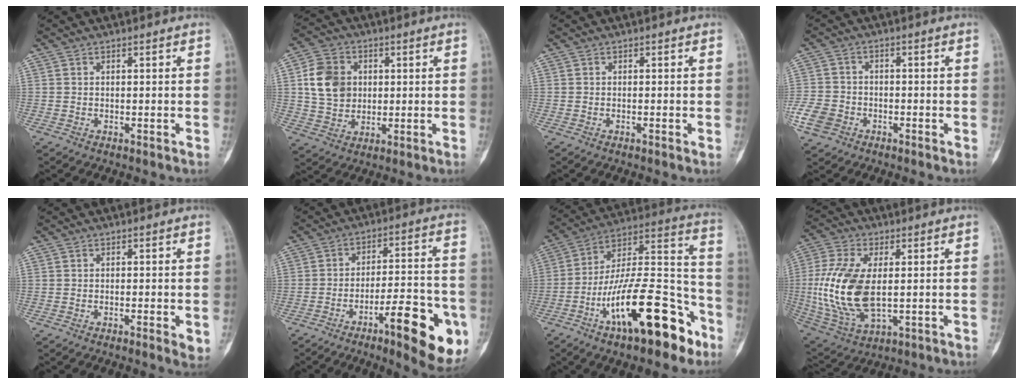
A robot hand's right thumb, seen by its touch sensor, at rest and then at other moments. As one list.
[{"total": 10.5, "force": [1.8, 8.5, 5.8], "torque": [-0.084, 0.000, 0.035]}, {"total": 0.6, "force": [-0.2, 0.1, 0.5], "torque": [-0.011, -0.001, -0.003]}, {"total": 6.2, "force": [-2.8, 4.9, 2.6], "torque": [-0.053, 0.014, -0.054]}, {"total": 2.6, "force": [-0.7, 0.6, 2.5], "torque": [-0.039, -0.007, -0.012]}, {"total": 17.7, "force": [-7.7, 4.8, 15.3], "torque": [-0.190, 0.035, -0.105]}, {"total": 25.1, "force": [-12.7, 9.0, 19.7], "torque": [-0.308, 0.084, -0.211]}, {"total": 17.4, "force": [0.1, 9.1, 14.9], "torque": [-0.331, -0.010, 0.012]}]